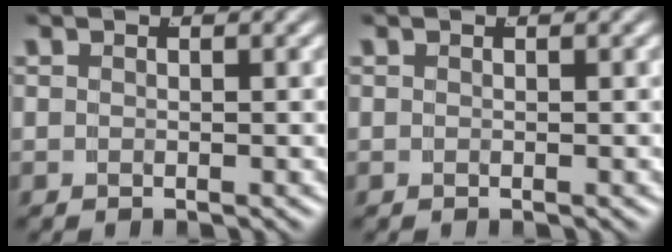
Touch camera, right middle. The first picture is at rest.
{"total": 0.0}